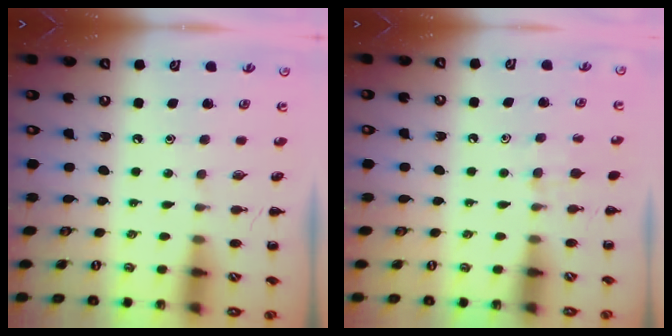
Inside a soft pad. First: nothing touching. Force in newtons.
{"total": 5.7, "press": 5.5, "slide": 1.8}